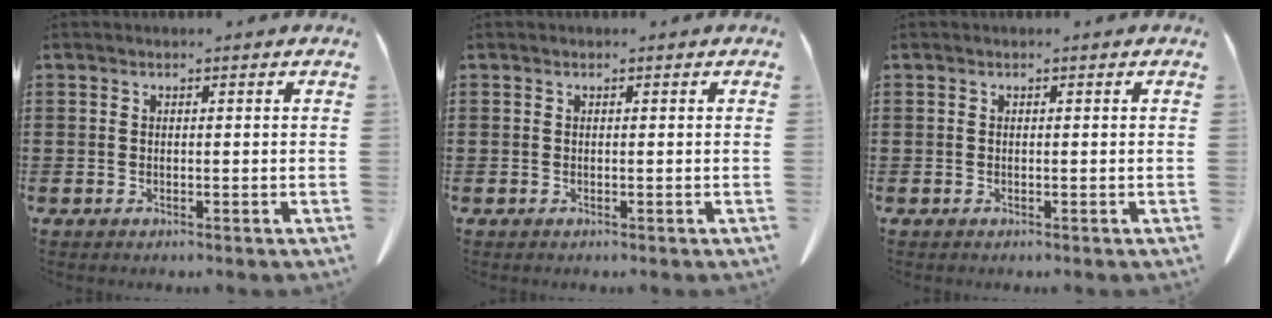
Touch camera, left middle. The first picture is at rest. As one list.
[{"total": 0.0}, {"total": 0.0}]